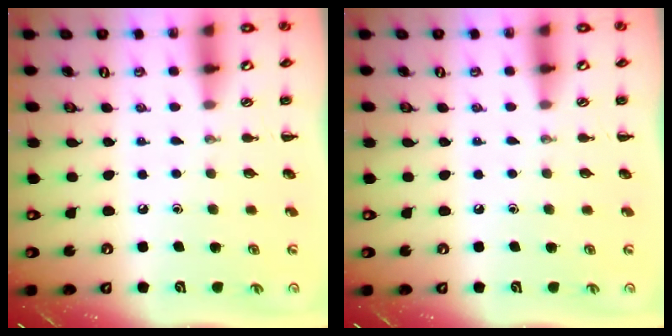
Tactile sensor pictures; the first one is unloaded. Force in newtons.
{"total": 0.0}